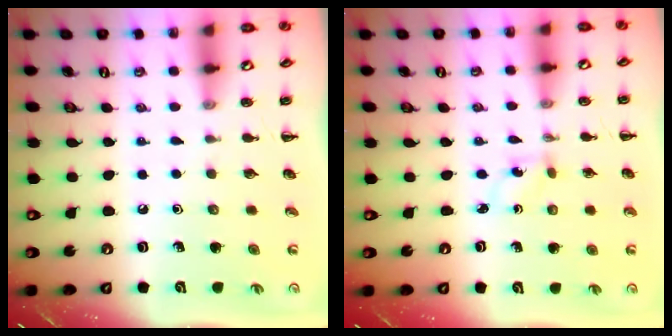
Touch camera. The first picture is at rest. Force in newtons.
{"total": 1.5, "press": 1.4, "slide": 0.6}